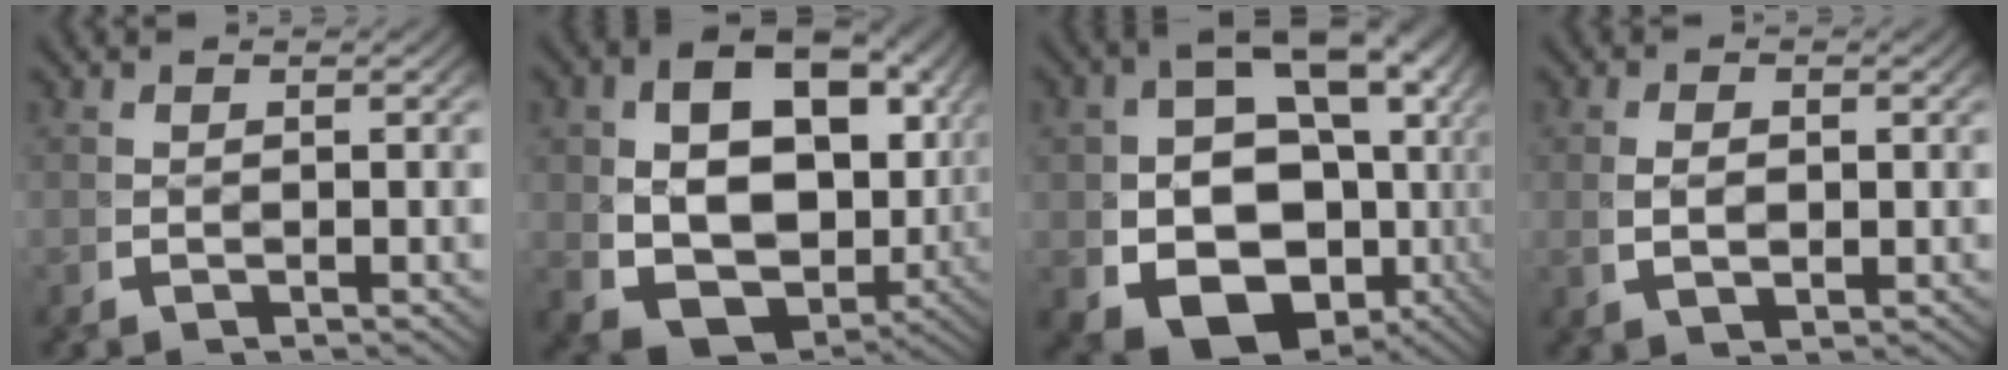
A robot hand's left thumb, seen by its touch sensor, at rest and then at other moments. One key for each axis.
{"total": 14.9, "fx": 0.0, "fy": 10.7, "fz": 10.3, "tx": -0.181, "ty": -0.048, "tz": 0.017}
{"total": 14.6, "fx": -1.9, "fy": 10.0, "fz": 10.4, "tx": -0.199, "ty": -0.070, "tz": 0.004}
{"total": 1.7, "fx": 0.4, "fy": 1.0, "fz": 1.2, "tx": -0.030, "ty": -0.008, "tz": 0.014}